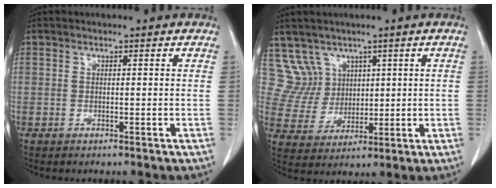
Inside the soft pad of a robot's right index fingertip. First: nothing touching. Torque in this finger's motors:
{"motor_torque": [-0.56, 0.54, -0.11, -0.06]}